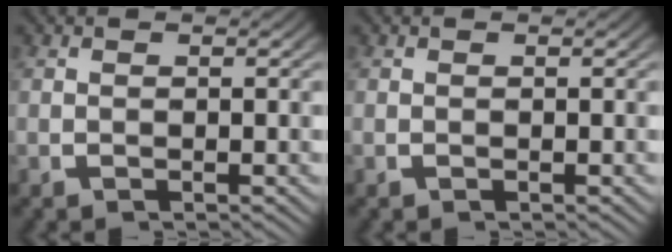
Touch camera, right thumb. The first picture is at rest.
{"total": 0.0}